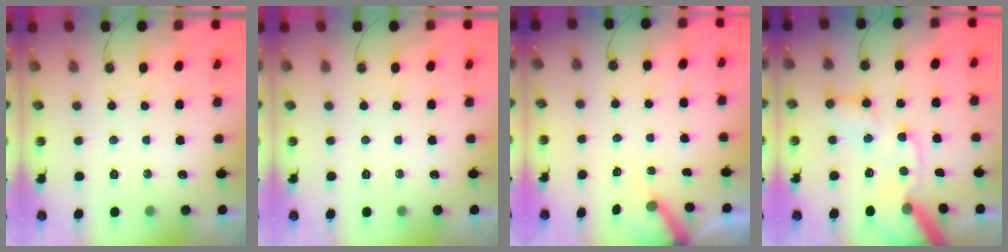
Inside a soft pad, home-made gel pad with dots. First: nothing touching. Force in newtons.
{"total": 0.0}
{"total": 3.7, "press": 3.7, "slide": 0.3}
{"total": 16.9, "press": 16.8, "slide": 2.3}